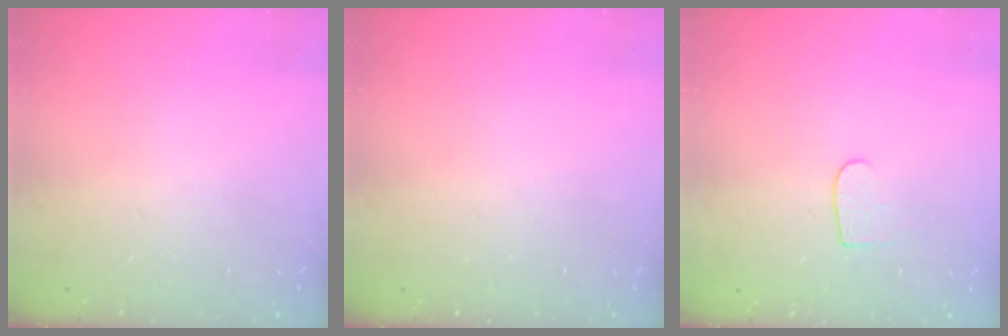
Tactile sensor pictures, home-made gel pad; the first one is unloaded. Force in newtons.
{"total": 0.0}
{"total": 3.9, "press": 3.9, "slide": 0.4}